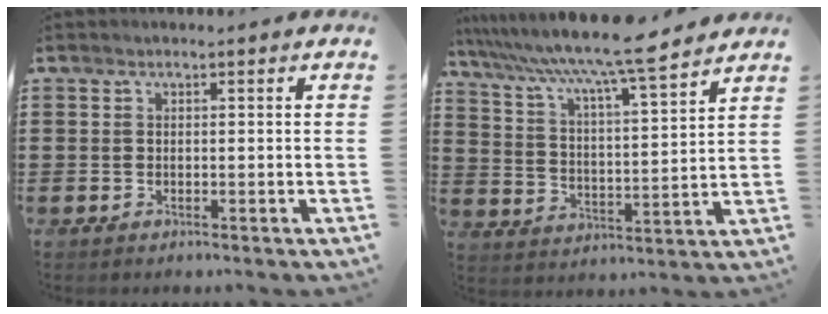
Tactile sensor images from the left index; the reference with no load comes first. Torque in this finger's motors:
{"motor_torque": [1.46, -0.68, 0.80, 0.21]}